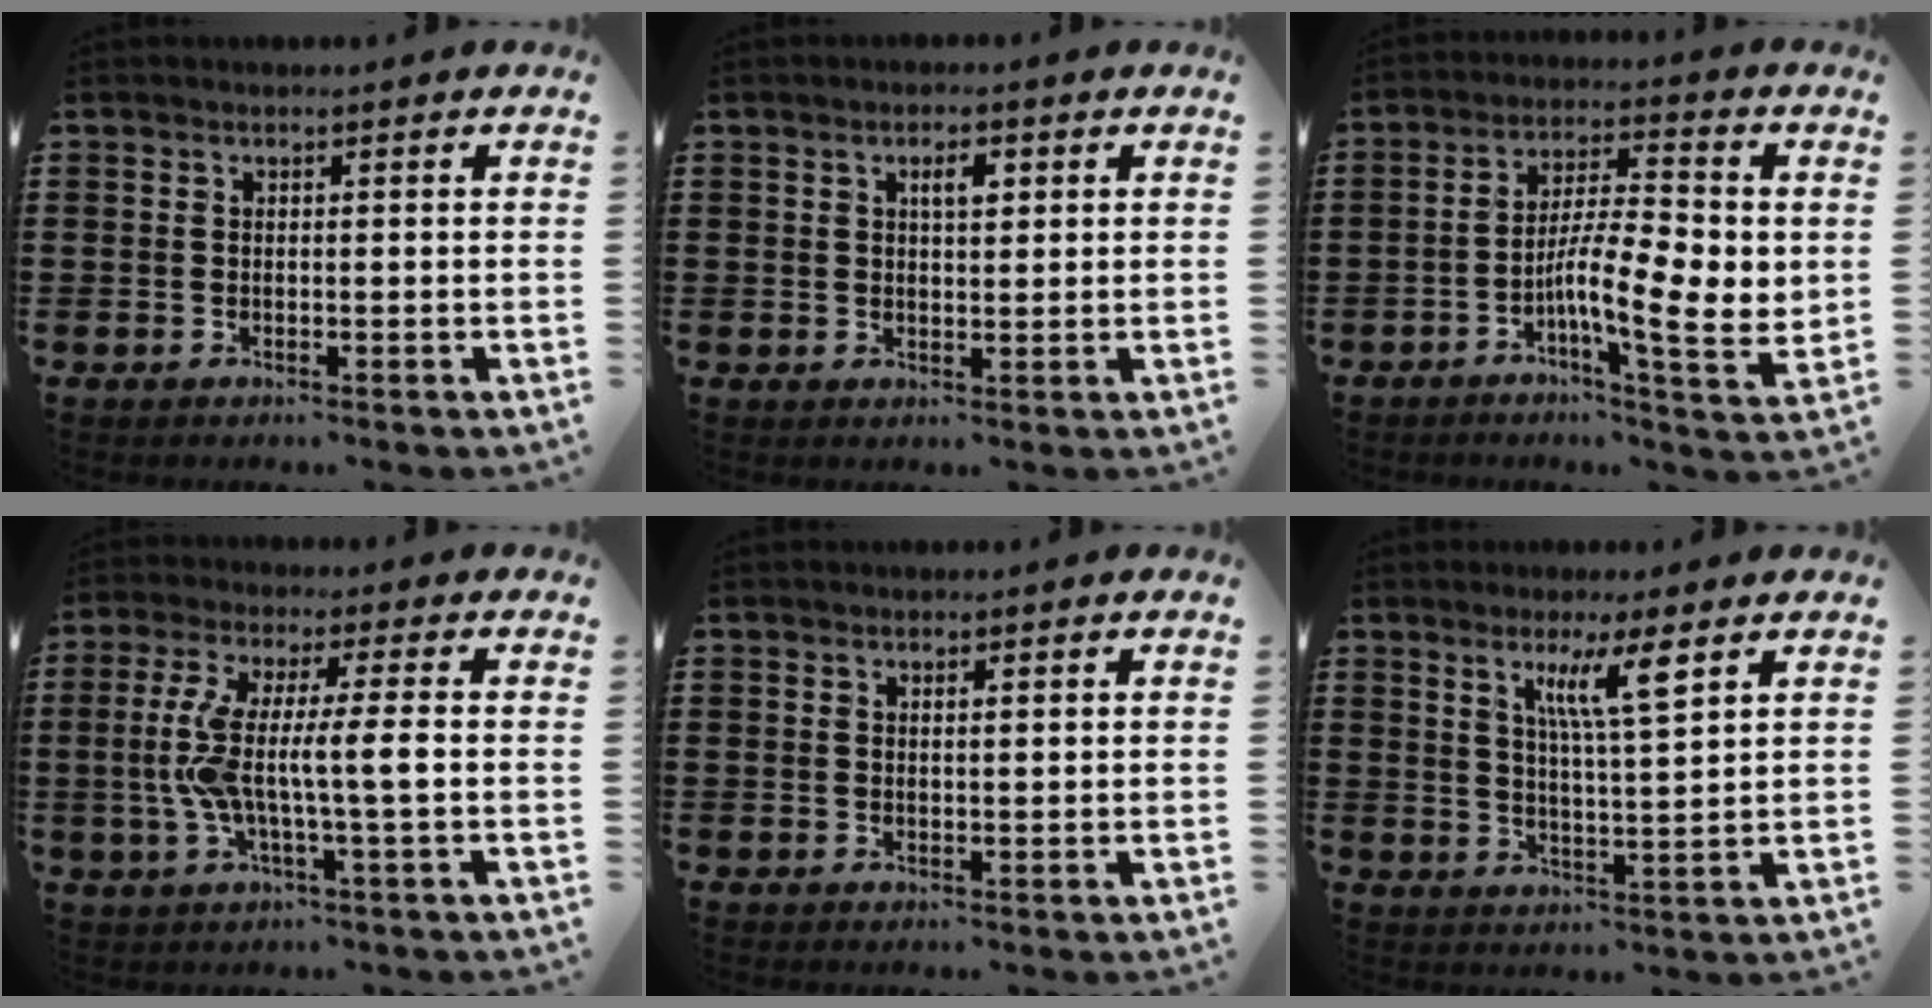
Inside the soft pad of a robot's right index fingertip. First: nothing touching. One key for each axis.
{"total": 2.6, "fx": 0.9, "fy": 0.9, "fz": 2.2, "tx": -0.039, "ty": 0.002, "tz": 0.012}
{"total": 10.0, "fx": -1.1, "fy": 2.8, "fz": 9.5, "tx": -0.169, "ty": -0.011, "tz": -0.021}
{"total": 8.8, "fx": -0.9, "fy": 0.6, "fz": 8.8, "tx": -0.183, "ty": -0.012, "tz": -0.029}
{"total": 0.8, "fx": 0.5, "fy": 0.1, "fz": 0.6, "tx": -0.012, "ty": 0.001, "tz": 0.008}
{"total": 6.9, "fx": 3.6, "fy": 0.8, "fz": 5.9, "tx": -0.117, "ty": 0.002, "tz": 0.057}